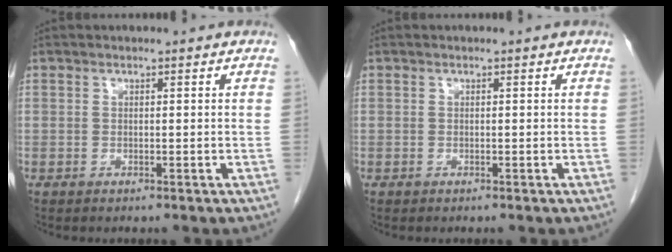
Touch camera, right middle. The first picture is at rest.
{"total": 0.0}